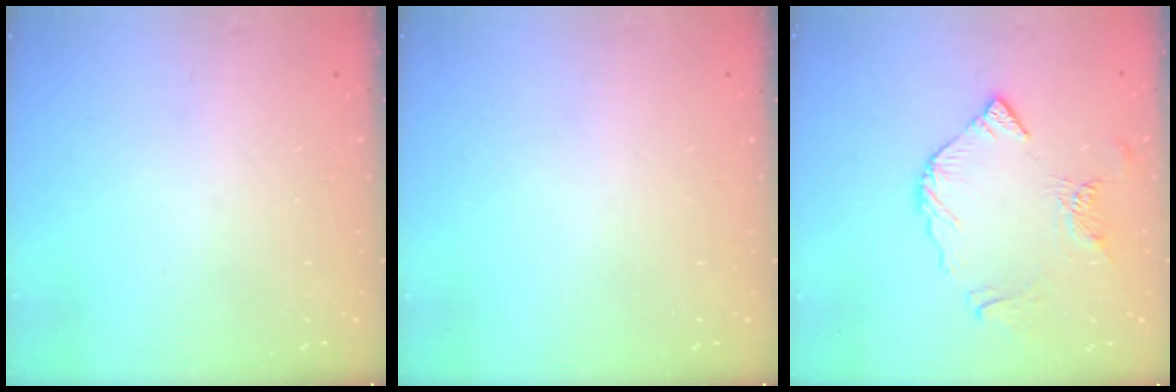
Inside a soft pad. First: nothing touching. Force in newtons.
{"total": 0.0}
{"total": 9.8, "press": 9.8, "slide": 1.2}